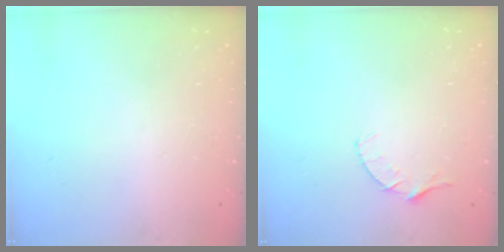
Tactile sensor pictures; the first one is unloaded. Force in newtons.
{"total": 4.1, "press": 4.0, "slide": 0.4}